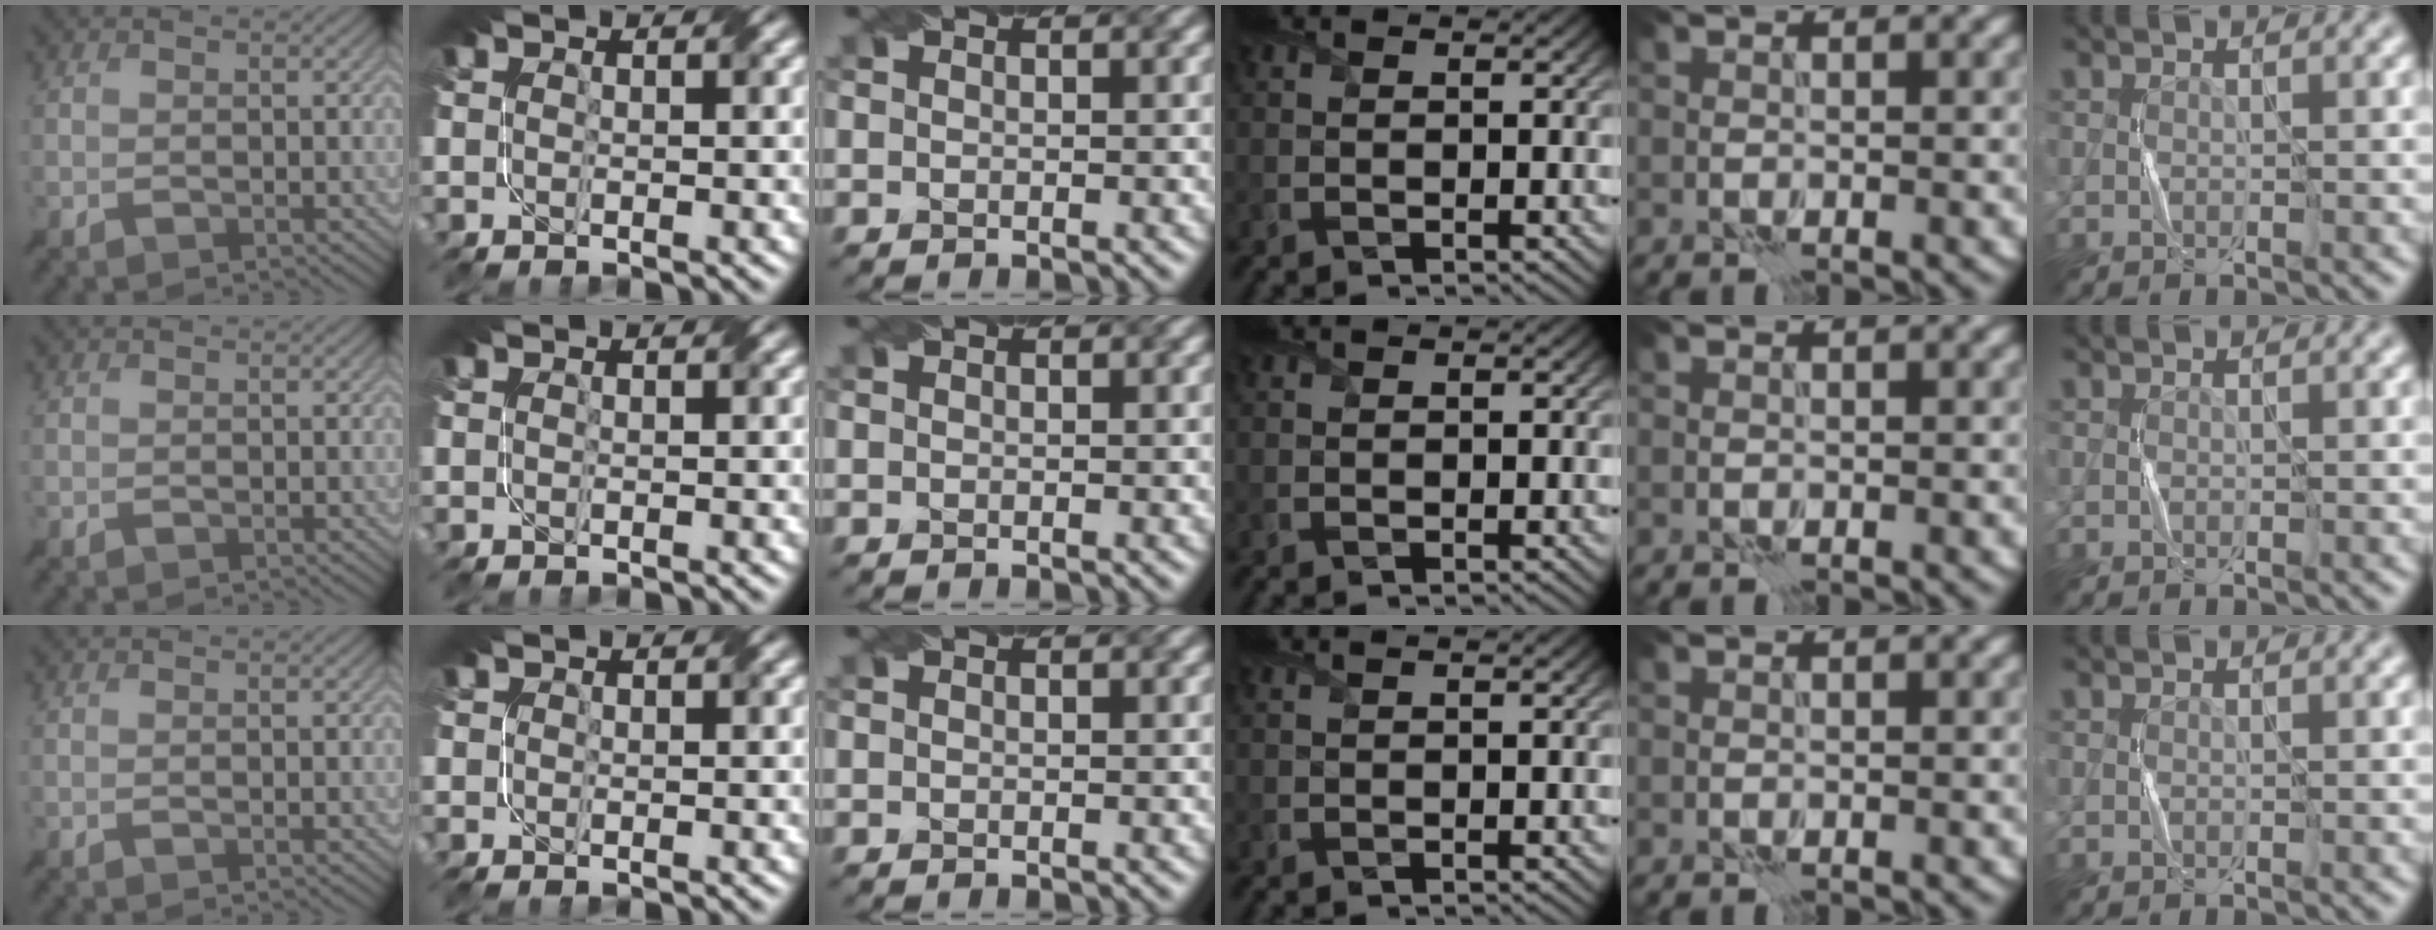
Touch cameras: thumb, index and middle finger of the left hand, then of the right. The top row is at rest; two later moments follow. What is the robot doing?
{"motion": "fold", "object": "coffee filter"}